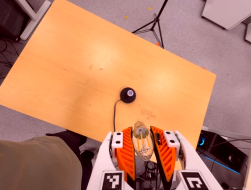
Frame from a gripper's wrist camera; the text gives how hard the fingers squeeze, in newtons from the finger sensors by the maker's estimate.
{"total": 19.8, "left": 21.8, "right": 17.8}